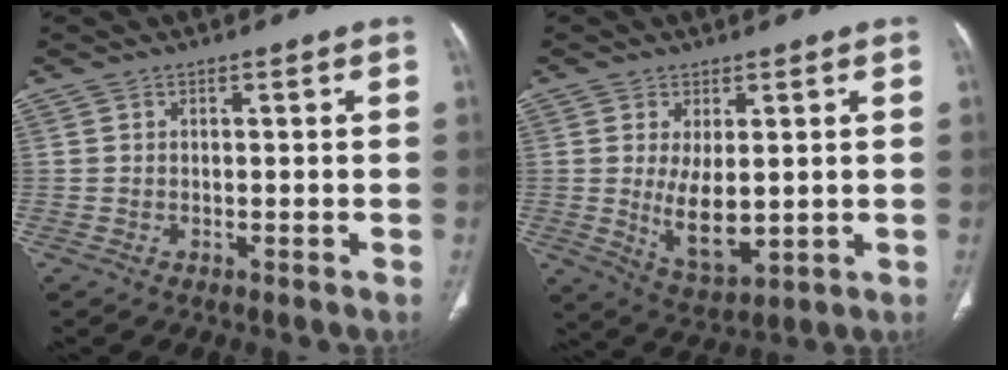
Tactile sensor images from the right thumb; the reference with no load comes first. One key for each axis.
{"total": 8.7, "fx": 0.2, "fy": 4.4, "fz": 7.5, "tx": -0.117, "ty": -0.022, "tz": 0.021}